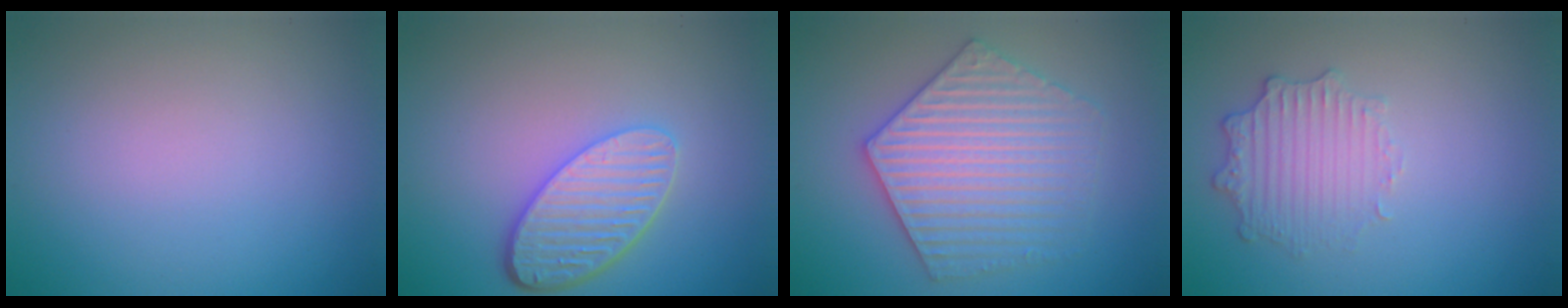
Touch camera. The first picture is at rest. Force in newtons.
{"total": 5.1, "press": 3.8, "slide": 3.4}
{"total": 5.6, "press": 5.5, "slide": 0.9}
{"total": 2.5, "press": 2.3, "slide": 1.0}